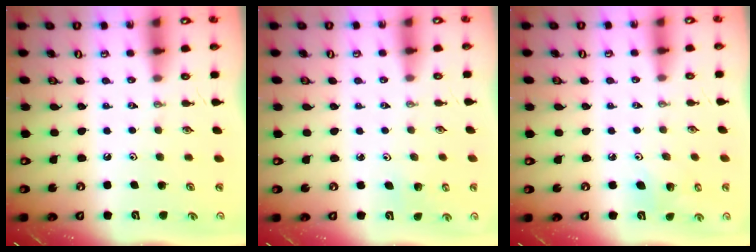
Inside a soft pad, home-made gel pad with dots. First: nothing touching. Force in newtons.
{"total": 1.4, "press": 1.4, "slide": 0.1}
{"total": 5.5, "press": 5.3, "slide": 1.6}